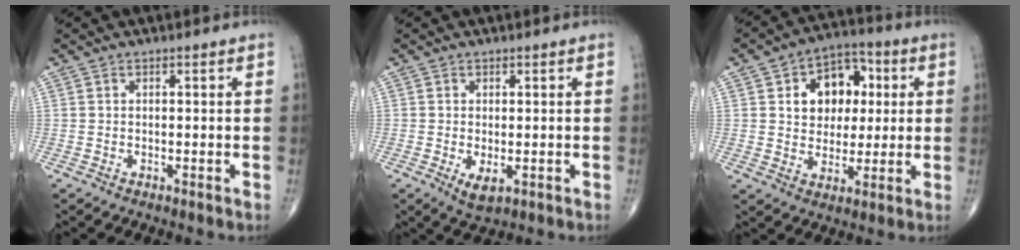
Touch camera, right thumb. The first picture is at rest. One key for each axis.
{"total": 3.1, "fx": -0.8, "fy": 1.5, "fz": 2.7, "tx": -0.042, "ty": -0.008, "tz": -0.005}
{"total": 12.4, "fx": 2.8, "fy": 9.3, "fz": 7.8, "tx": -0.066, "ty": 0.009, "tz": 0.042}